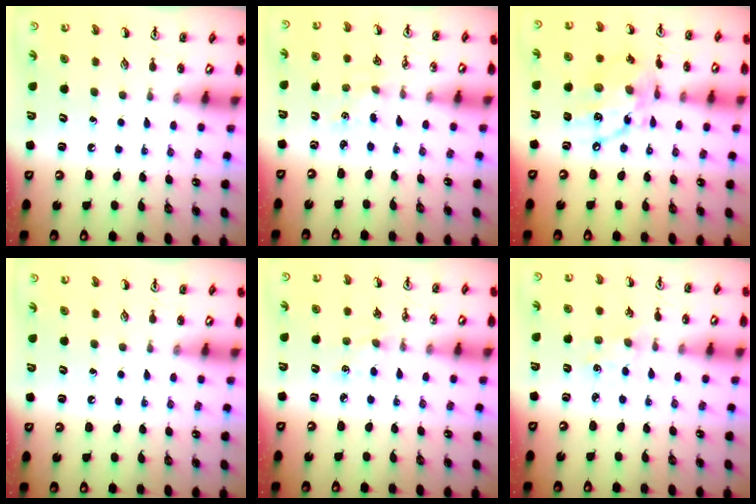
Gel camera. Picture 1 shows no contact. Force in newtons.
{"total": 1.7, "press": 1.6, "slide": 0.2}
{"total": 14.9, "press": 14.8, "slide": 1.0}
{"total": 0.0}
{"total": 2.7, "press": 2.7, "slide": 0.4}
{"total": 1.1, "press": 1.1, "slide": 0.2}